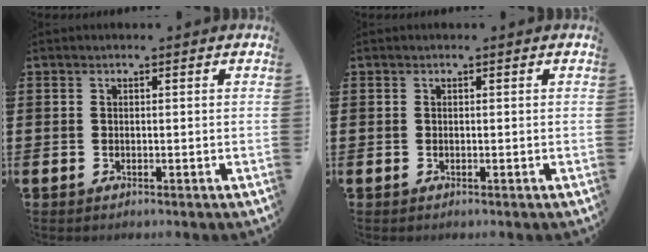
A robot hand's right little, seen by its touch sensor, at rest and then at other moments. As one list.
[{"total": 0.0}]